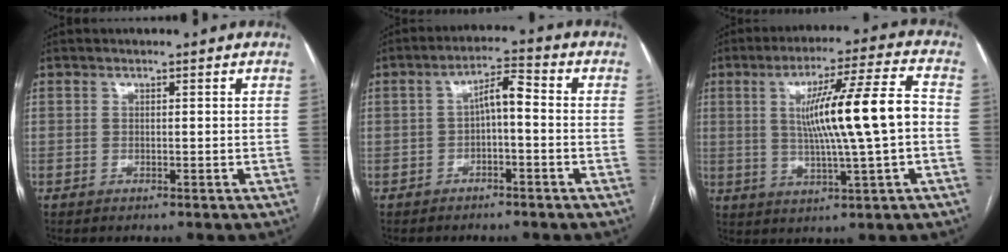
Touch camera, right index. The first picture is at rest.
{"total": 4.8, "force": [-0.6, 1.3, 4.5], "torque": [-0.078, 0.025, -0.010]}
{"total": 13.5, "force": [0.4, 0.0, 13.5], "torque": [-0.226, 0.011, 0.009]}